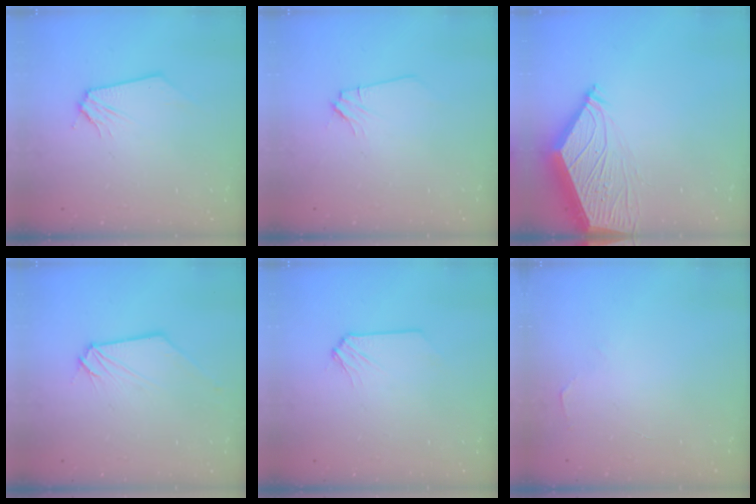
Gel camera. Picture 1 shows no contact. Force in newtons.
{"total": 1.6, "press": 1.6, "slide": 0.2}
{"total": 6.7, "press": 6.7, "slide": 1.0}
{"total": 1.1, "press": 1.1, "slide": 0.1}
{"total": 0.7, "press": 0.7, "slide": 0.1}
{"total": 1.9, "press": 1.9, "slide": 0.3}